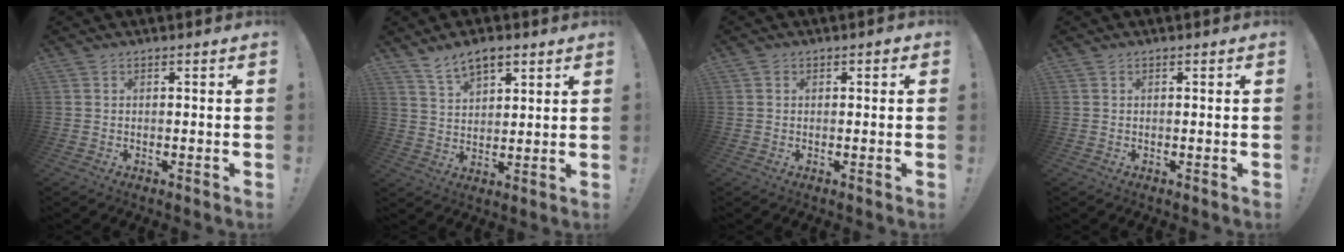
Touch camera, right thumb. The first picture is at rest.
{"total": 7.6, "force": [5.3, 3.9, 3.8], "torque": [-0.071, -0.018, 0.101]}
{"total": 0.8, "force": [0.1, 0.7, 0.4], "torque": [0.002, 0.001, 0.000]}
{"total": 0.0}